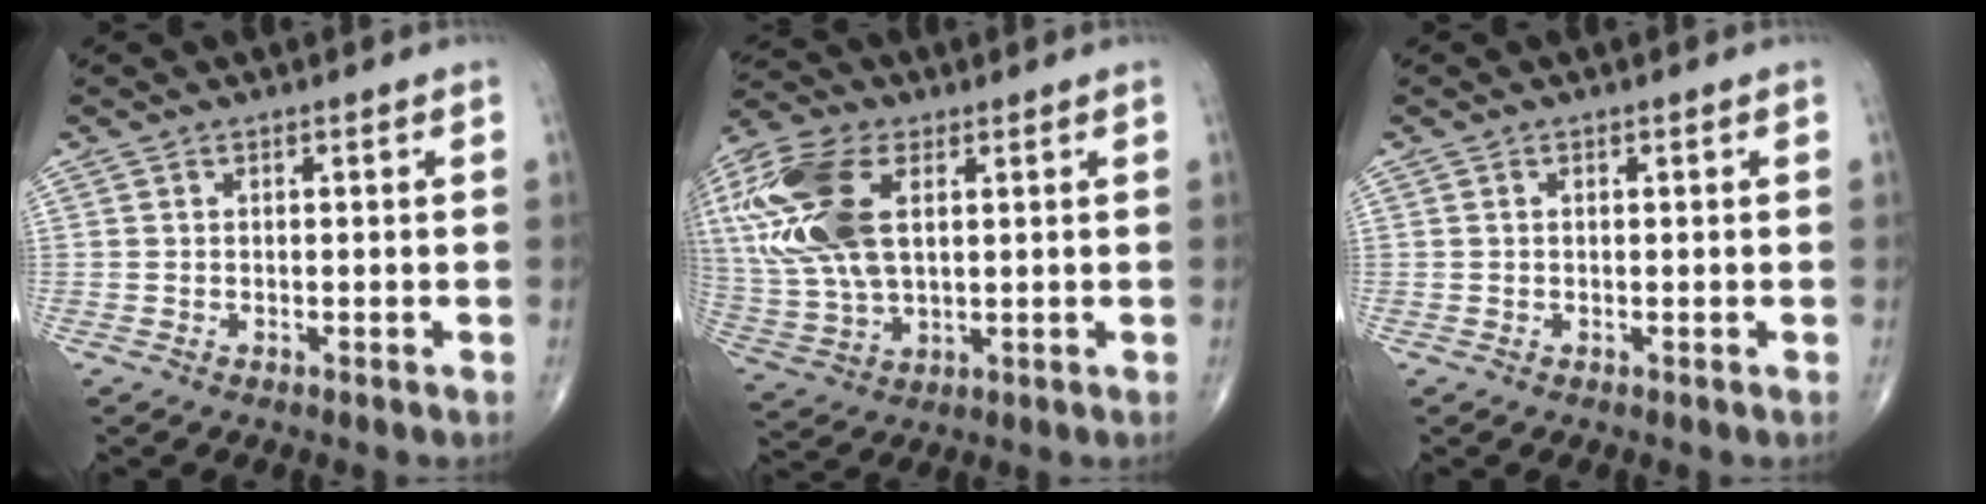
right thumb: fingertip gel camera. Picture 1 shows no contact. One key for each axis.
{"total": 22.0, "fx": 6.2, "fy": 12.1, "fz": 17.3, "tx": -0.401, "ty": -0.005, "tz": 0.119}
{"total": 0.0}